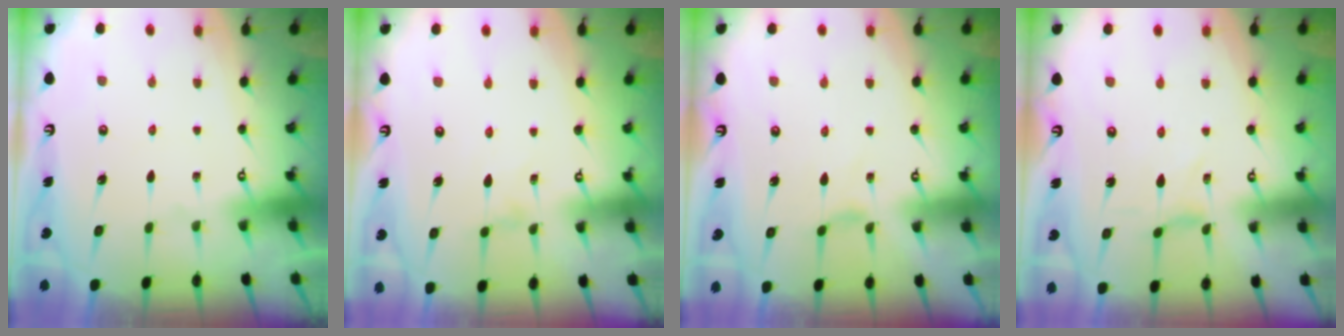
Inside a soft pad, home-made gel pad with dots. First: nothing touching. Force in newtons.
{"total": 0.0}
{"total": 0.7, "press": 0.6, "slide": 0.3}
{"total": 0.0}